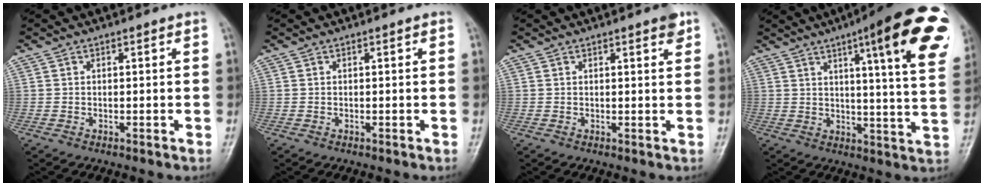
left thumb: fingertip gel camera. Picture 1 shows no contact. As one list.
[{"total": 0.0}, {"total": 2.1, "force": [1.3, 0.4, 1.6], "torque": [-0.017, -0.005, 0.015]}, {"total": 21.6, "force": [10.0, 3.8, 18.8], "torque": [-0.227, -0.027, 0.122]}]